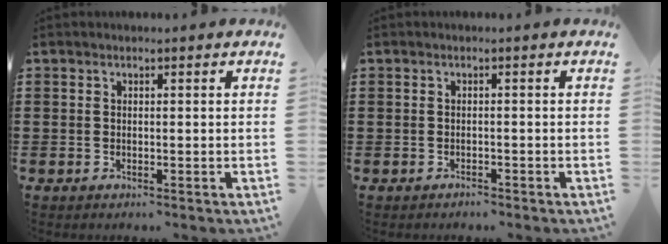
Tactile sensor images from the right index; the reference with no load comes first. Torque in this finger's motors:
{"motor_torque": [-0.24, 0.90, -1.03, -0.21]}